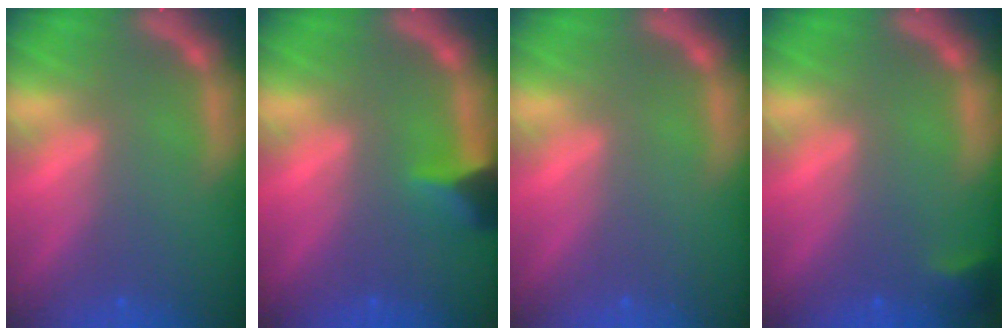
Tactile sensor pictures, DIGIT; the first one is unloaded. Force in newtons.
{"total": 2.9}
{"total": 0.0}
{"total": 1.4}